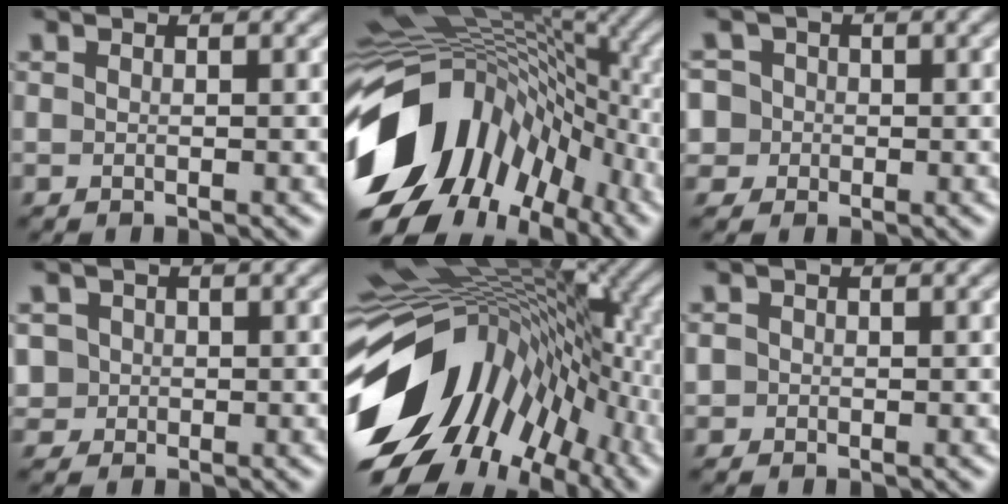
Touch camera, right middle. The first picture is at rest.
{"total": 16.7, "force": [-5.4, 11.2, 11.1], "torque": [-0.223, -0.003, -0.102]}
{"total": 5.0, "force": [0.6, 4.6, 1.6], "torque": [-0.028, 0.038, -0.017]}
{"total": 2.4, "force": [0.3, 2.3, 0.5], "torque": [-0.005, 0.011, 0.011]}
{"total": 17.7, "force": [-5.4, 10.9, 12.8], "torque": [-0.237, -0.008, -0.097]}
{"total": 1.1, "force": [-0.1, 1.0, 0.2], "torque": [0.001, -0.004, -0.003]}